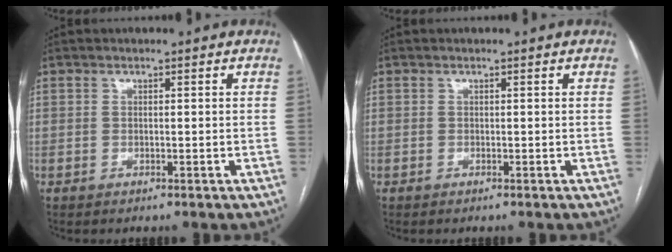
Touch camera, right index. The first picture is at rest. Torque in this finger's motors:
{"motor_torque": [0.40, 0.13, 0.03, 0.01]}